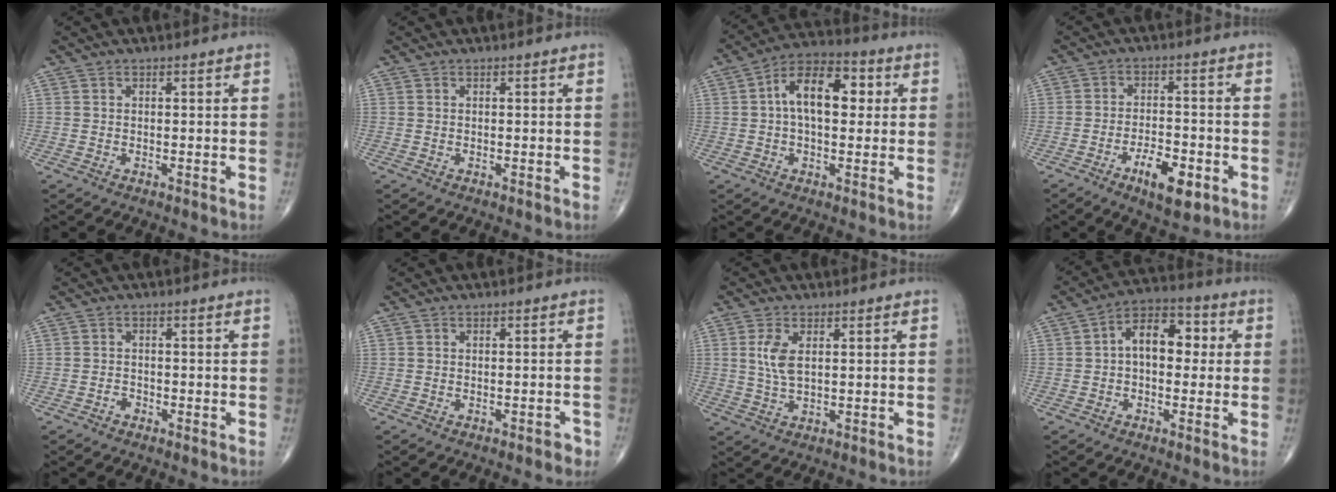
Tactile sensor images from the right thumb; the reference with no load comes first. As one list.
[{"total": 0.0}, {"total": 12.2, "force": [1.8, 6.8, 9.9], "torque": [-0.146, 0.027, 0.019]}, {"total": 8.3, "force": [-3.9, 3.4, 6.5], "torque": [-0.102, 0.018, -0.060]}, {"total": 1.2, "force": [-0.8, 0.9, 0.3], "torque": [-0.003, 0.005, -0.018]}, {"total": 1.4, "force": [-1.0, 0.7, 0.7], "torque": [-0.011, 0.008, -0.012]}, {"total": 5.0, "force": [1.2, 2.4, 4.3], "torque": [-0.094, -0.005, 0.028]}, {"total": 8.4, "force": [0.3, 5.4, 6.4], "torque": [-0.068, 0.032, -0.007]}]